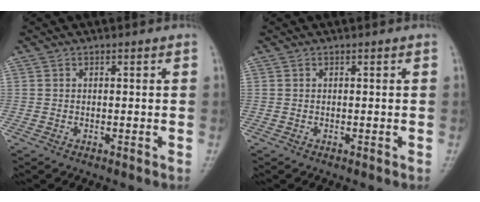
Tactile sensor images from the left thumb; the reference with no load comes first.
{"total": 0.0}